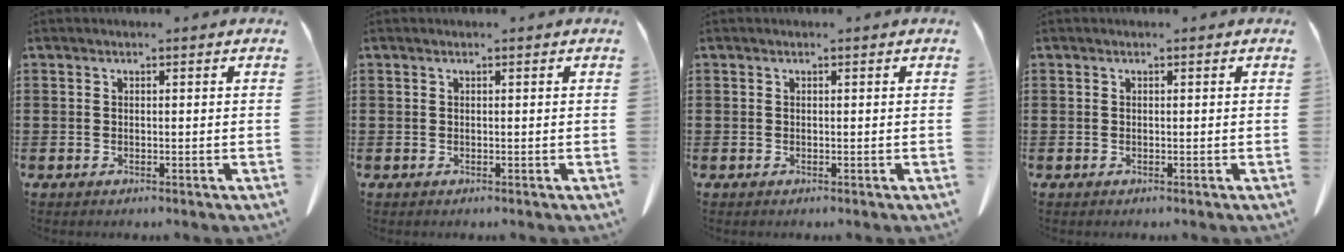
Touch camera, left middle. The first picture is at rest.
{"total": 0.0}
{"total": 0.0}
{"total": 0.0}